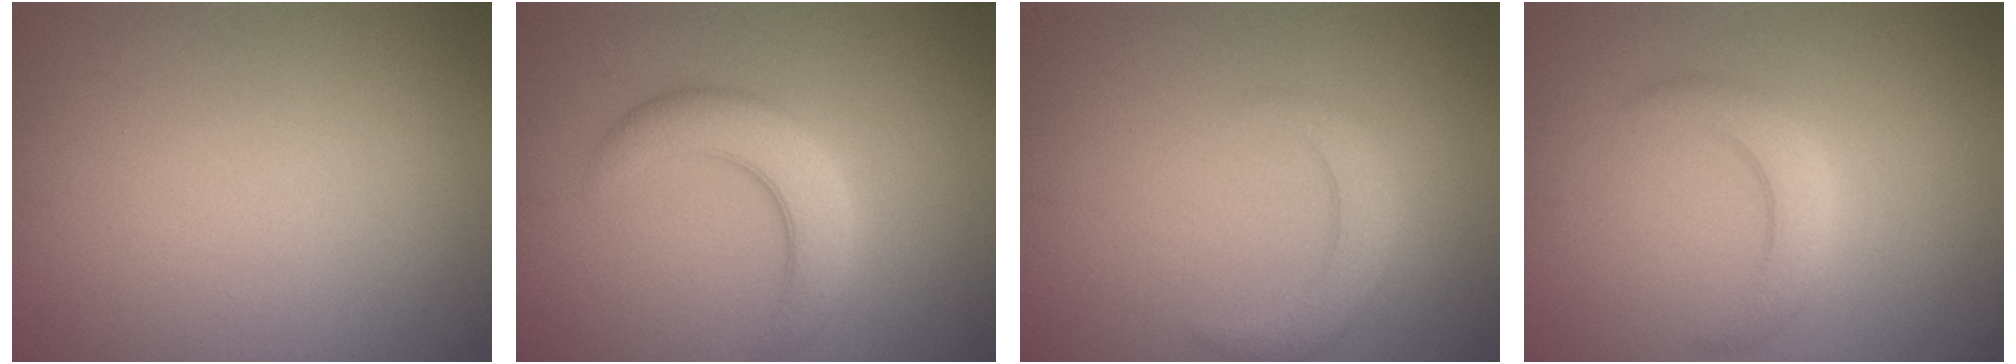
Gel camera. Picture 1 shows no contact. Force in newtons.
{"total": 4.7, "press": 4.7, "slide": 0.3}
{"total": 2.8, "press": 2.8, "slide": 0.1}
{"total": 2.9, "press": 2.9, "slide": 0.1}